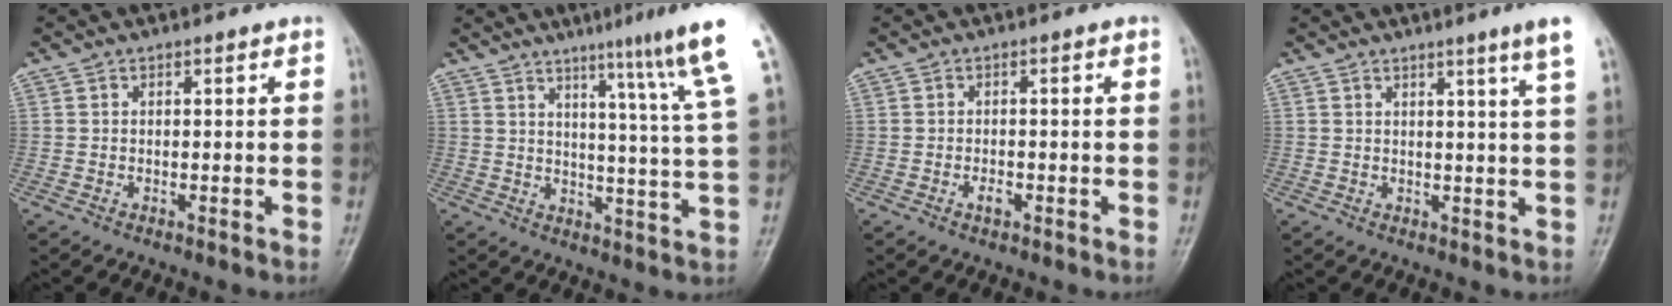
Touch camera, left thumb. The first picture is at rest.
{"total": 13.5, "force": [8.4, -1.4, 10.4], "torque": [-0.145, -0.049, 0.105]}
{"total": 1.9, "force": [-0.9, 1.0, 1.3], "torque": [-0.018, 0.004, -0.017]}
{"total": 5.5, "force": [3.4, -0.9, 4.3], "torque": [-0.059, -0.021, 0.043]}